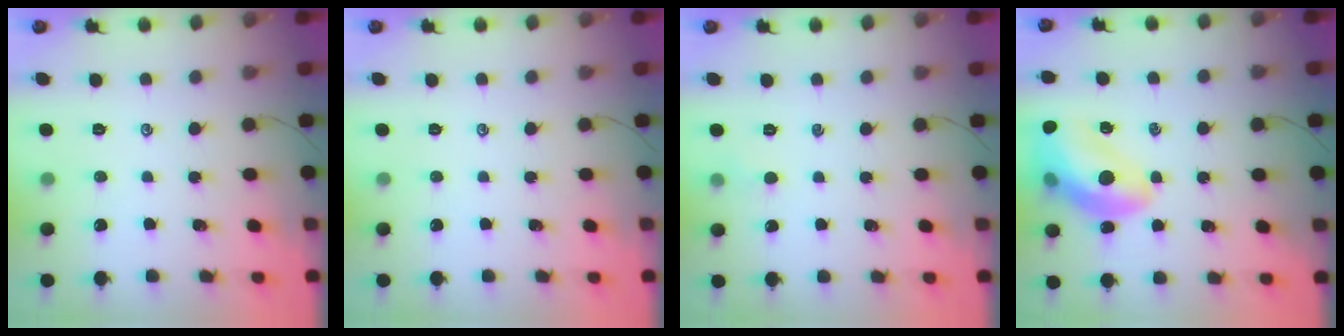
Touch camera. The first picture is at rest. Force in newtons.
{"total": 0.0}
{"total": 2.6, "press": 2.4, "slide": 0.8}
{"total": 16.7, "press": 16.4, "slide": 3.1}